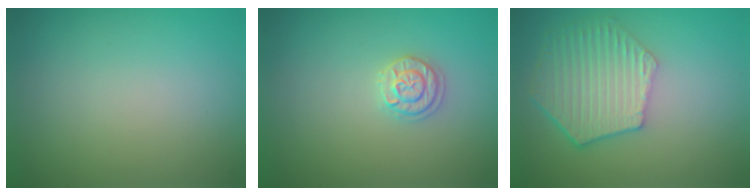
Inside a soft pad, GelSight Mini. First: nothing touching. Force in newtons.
{"total": 1.8, "press": 1.8, "slide": 0.1}
{"total": 5.9, "press": 4.6, "slide": 3.8}